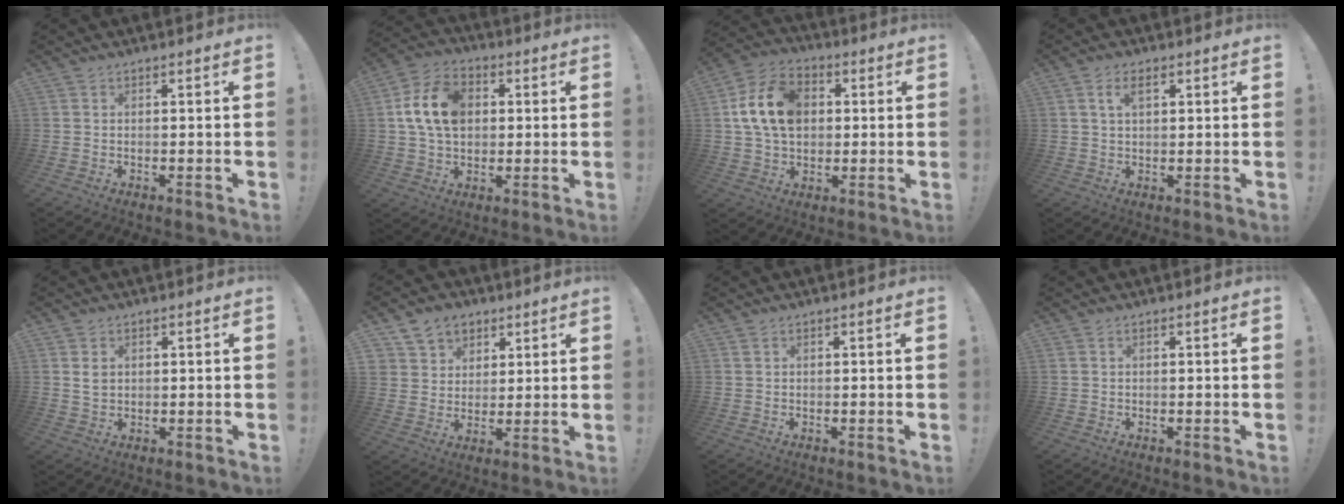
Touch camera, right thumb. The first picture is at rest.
{"total": 14.5, "force": [2.7, 10.4, 9.8], "torque": [-0.176, 0.008, 0.054]}
{"total": 16.1, "force": [3.0, 11.7, 10.7], "torque": [-0.184, 0.003, 0.060]}
{"total": 4.4, "force": [1.8, 2.2, 3.4], "torque": [-0.057, 0.002, 0.031]}
{"total": 2.9, "force": [1.0, 2.2, 1.7], "torque": [-0.019, -0.002, 0.017]}
{"total": 7.9, "force": [4.4, 6.6, 1.1], "torque": [-0.018, -0.033, 0.089]}
{"total": 0.7, "force": [0.4, 0.4, 0.4], "torque": [-0.010, 0.002, 0.009]}
{"total": 0.0}